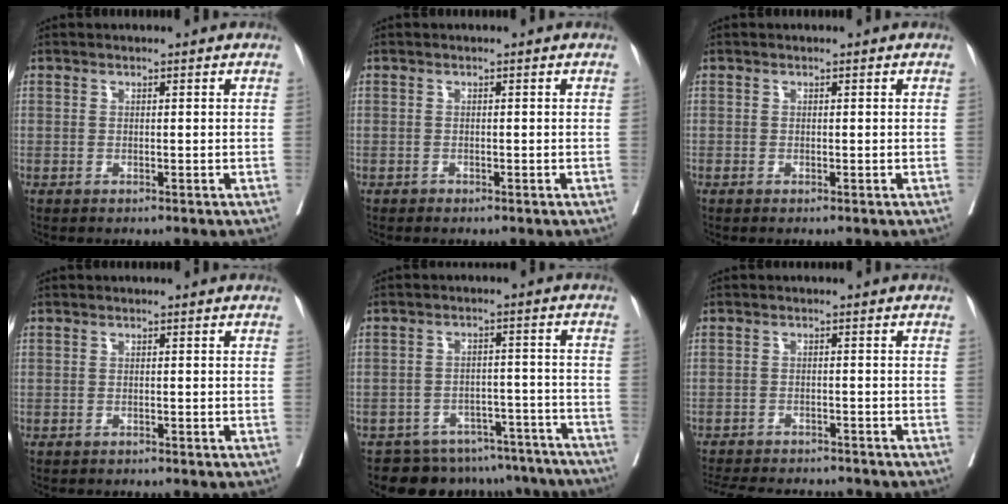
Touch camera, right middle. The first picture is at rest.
{"total": 0.0}
{"total": 0.0}
{"total": 0.6, "force": [-0.5, 0.1, 0.0], "torque": [-0.010, -0.003, -0.011]}
{"total": 14.2, "force": [-13.0, 5.5, 2.0], "torque": [-0.005, 0.030, -0.151]}
{"total": 13.2, "force": [-12.0, 3.2, 4.5], "torque": [-0.092, -0.004, -0.162]}